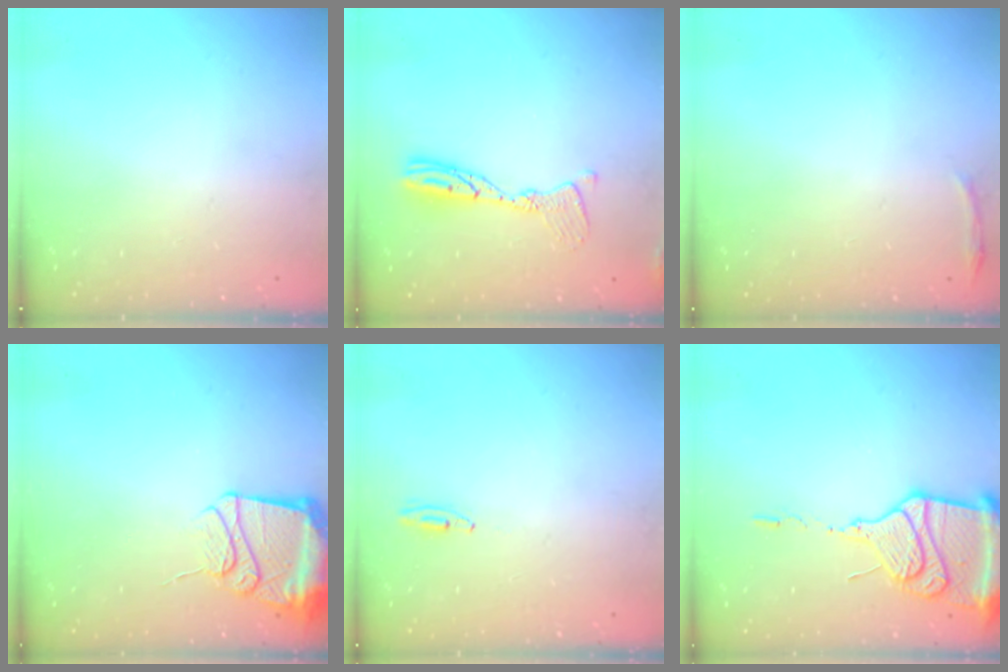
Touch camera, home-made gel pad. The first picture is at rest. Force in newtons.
{"total": 10.8, "press": 10.8, "slide": 1.0}
{"total": 3.0, "press": 1.9, "slide": 2.3}
{"total": 12.8, "press": 12.8, "slide": 1.1}
{"total": 2.7, "press": 2.5, "slide": 1.0}
{"total": 16.9, "press": 16.8, "slide": 1.8}